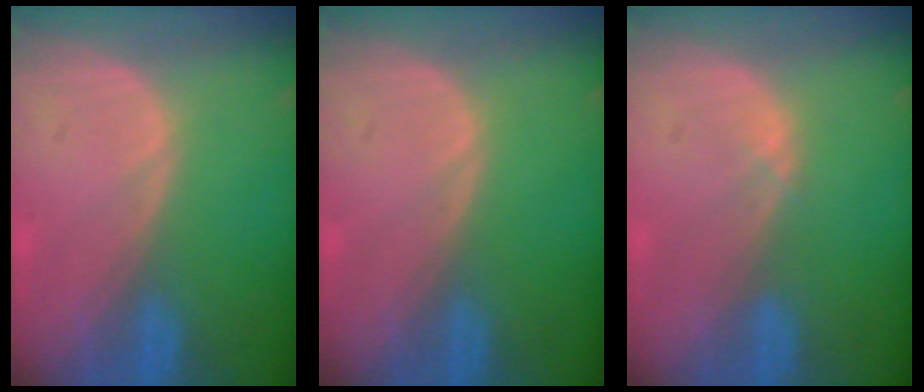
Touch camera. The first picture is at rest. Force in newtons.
{"total": 0.0}
{"total": 0.7, "press": 0.6, "slide": 0.4}